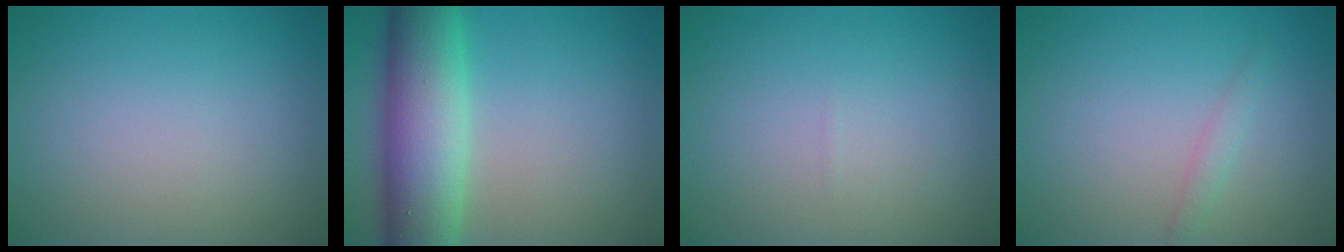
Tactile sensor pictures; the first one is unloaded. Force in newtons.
{"total": 9.8, "press": 9.8, "slide": 0.3}
{"total": 0.0}
{"total": 1.0, "press": 1.0, "slide": 0.0}